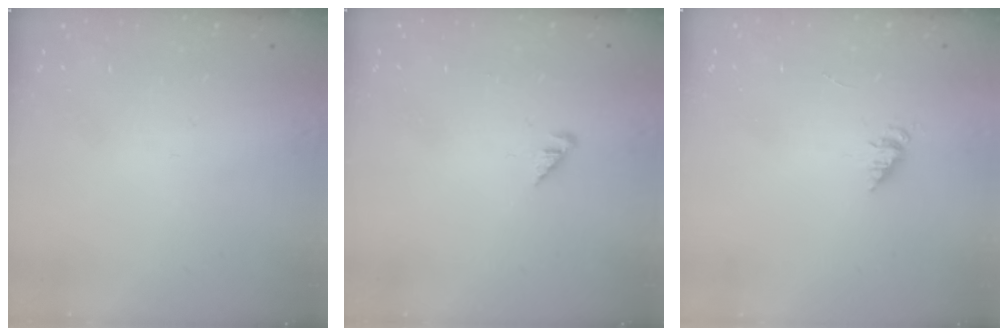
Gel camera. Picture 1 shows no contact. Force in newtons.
{"total": 3.0, "press": 2.9, "slide": 0.3}
{"total": 2.1, "press": 2.1, "slide": 0.3}